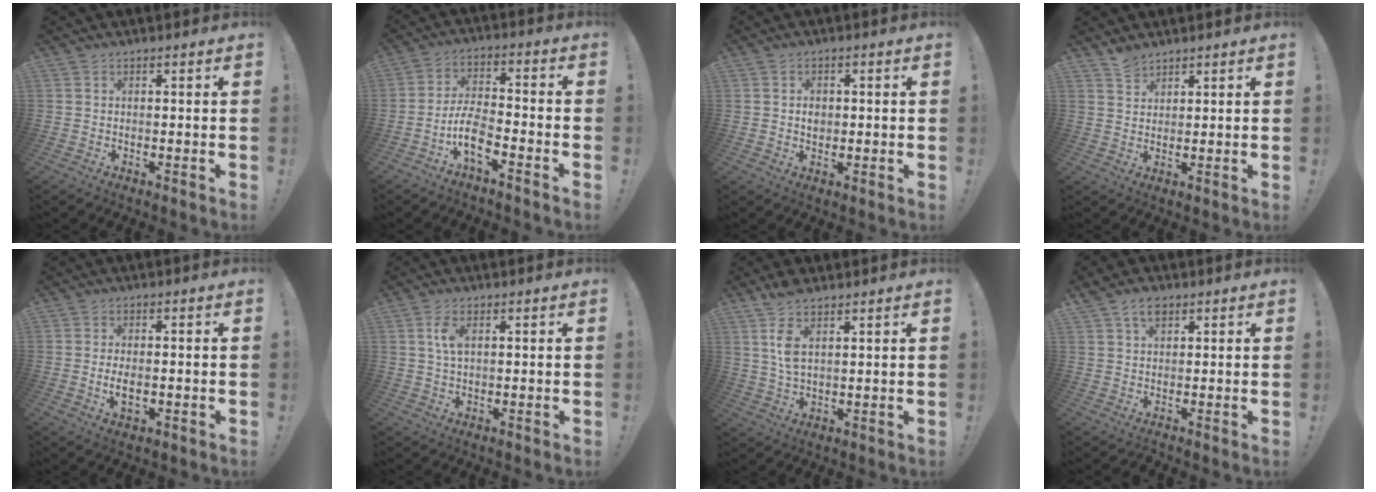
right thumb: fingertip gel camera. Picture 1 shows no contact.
{"total": 9.5, "force": [-5.3, 3.9, 6.9], "torque": [-0.136, 0.017, -0.099]}
{"total": 2.8, "force": [0.0, 2.5, 1.3], "torque": [-0.002, -0.004, -0.005]}
{"total": 3.7, "force": [3.4, 1.4, 0.6], "torque": [-0.003, -0.020, 0.063]}
{"total": 3.8, "force": [-0.7, 1.9, 3.3], "torque": [-0.059, -0.002, -0.015]}
{"total": 4.5, "force": [1.4, 2.2, 3.7], "torque": [-0.061, -0.001, 0.022]}
{"total": 7.2, "force": [4.2, 3.5, 4.7], "torque": [-0.097, -0.019, 0.078]}
{"total": 4.8, "force": [2.5, 3.0, 2.7], "torque": [-0.045, -0.004, 0.047]}